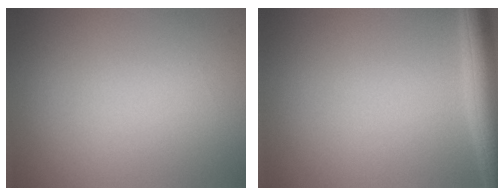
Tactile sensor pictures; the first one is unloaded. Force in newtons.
{"total": 4.0, "press": 4.0, "slide": 0.2}